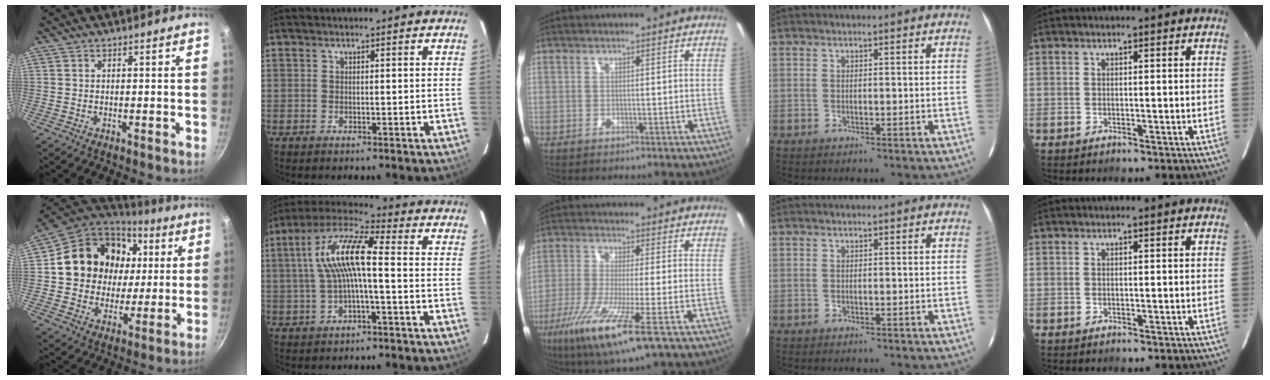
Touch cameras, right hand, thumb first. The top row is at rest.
{"thumb": {"total": 20.9, "force": [4.8, 17.6, 10.2], "torque": [-0.165, 0.016, 0.087]}, "index": {"total": 11.6, "force": [0.2, 2.7, 11.3], "torque": [-0.224, 0.022, 0.001]}, "middle": {"total": 13.1, "force": [-6.5, 0.8, 11.4], "torque": [-0.241, -0.040, -0.121]}}